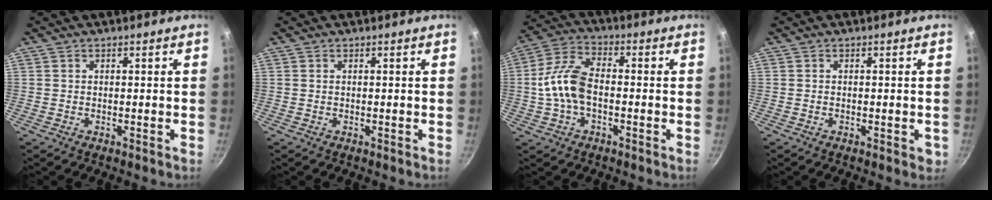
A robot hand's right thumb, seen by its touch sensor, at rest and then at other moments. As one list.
[{"total": 0.0}, {"total": 11.0, "force": [-1.4, 7.9, 7.6], "torque": [-0.123, 0.034, -0.039]}, {"total": 1.7, "force": [-0.4, 0.9, 1.4], "torque": [-0.013, 0.000, -0.006]}]